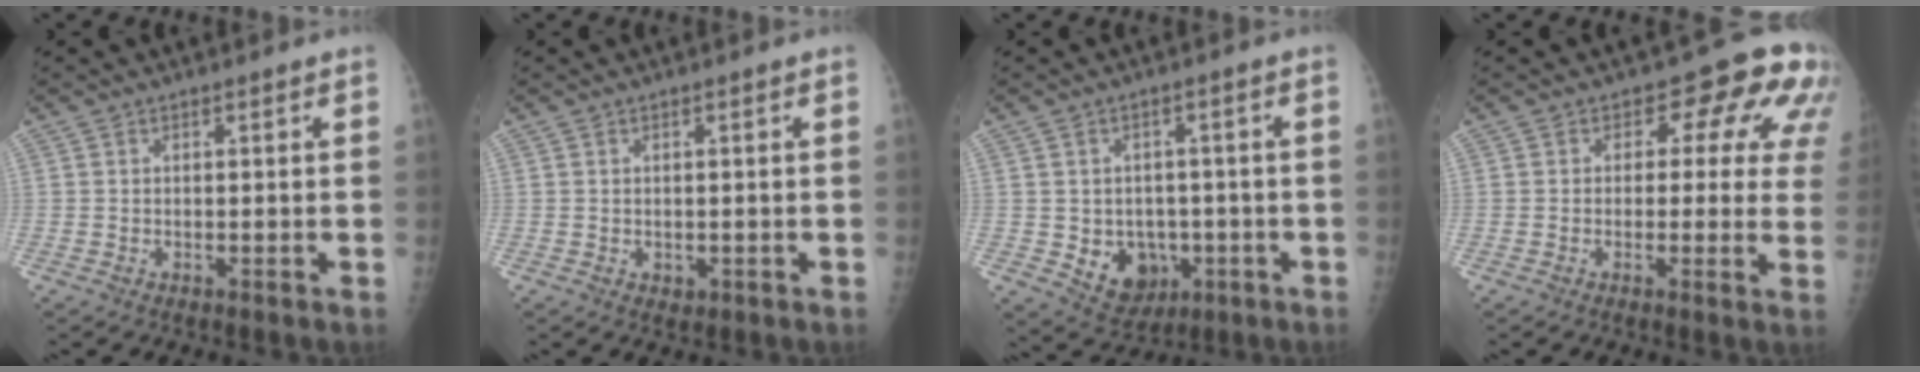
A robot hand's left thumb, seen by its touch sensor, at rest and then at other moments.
{"total": 1.3, "force": [-0.2, 1.0, 0.7], "torque": [-0.007, -0.001, 0.003]}
{"total": 8.6, "force": [-2.0, 7.0, 4.6], "torque": [-0.034, 0.008, -0.013]}
{"total": 10.8, "force": [4.2, 6.4, 7.6], "torque": [-0.035, -0.009, 0.029]}